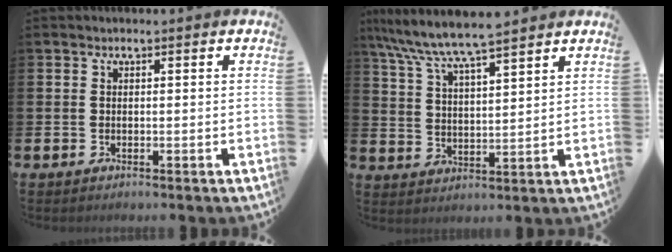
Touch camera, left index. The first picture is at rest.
{"total": 7.7, "force": [7.2, 0.4, 2.8], "torque": [-0.082, -0.033, 0.127]}